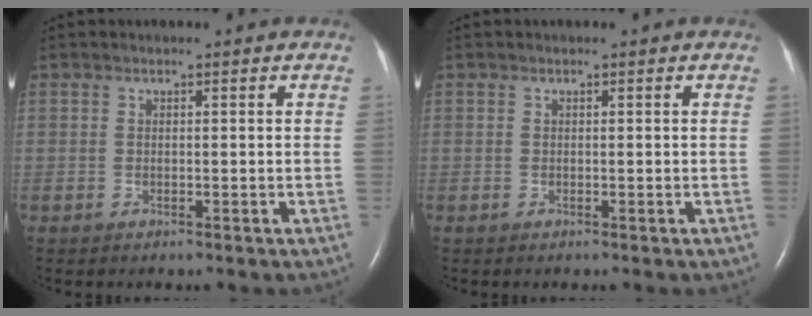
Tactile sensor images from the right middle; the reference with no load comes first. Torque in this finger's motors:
{"motor_torque": [-0.06, 0.02, -0.01, 0.00]}